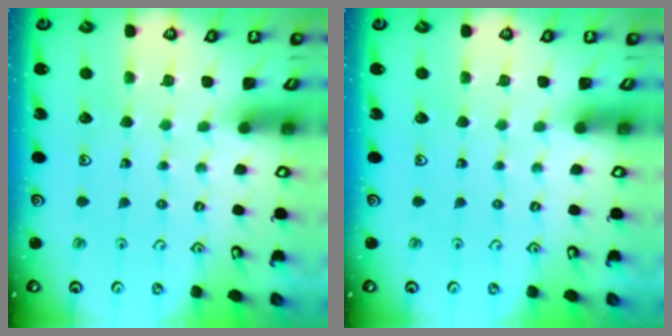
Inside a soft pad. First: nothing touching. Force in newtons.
{"total": 0.0}